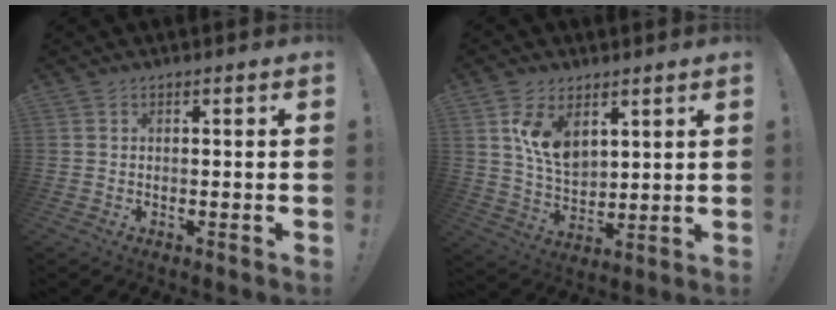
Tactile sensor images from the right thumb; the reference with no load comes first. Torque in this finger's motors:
{"motor_torque": [0.18, 0.24, 0.50, 0.62, 0.07]}